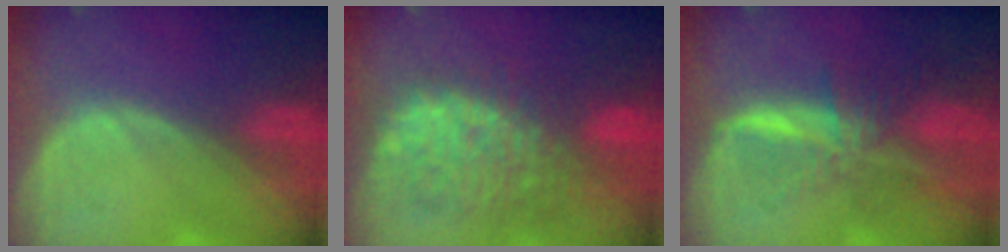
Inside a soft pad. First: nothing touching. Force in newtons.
{"total": 10.7, "press": 10.0, "slide": 3.9}
{"total": 8.0, "press": 6.7, "slide": 4.3}